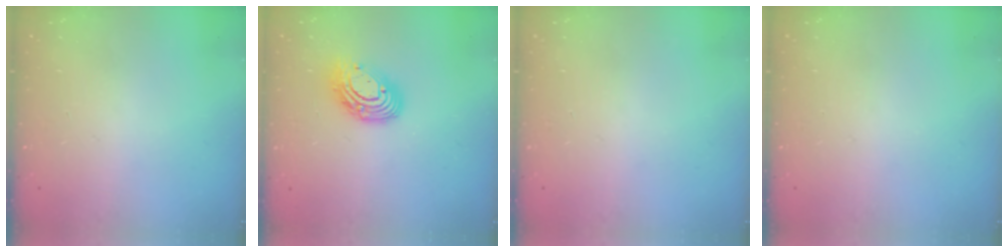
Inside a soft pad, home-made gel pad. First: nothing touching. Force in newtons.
{"total": 12.0, "press": 11.9, "slide": 1.0}
{"total": 0.0}
{"total": 0.0}